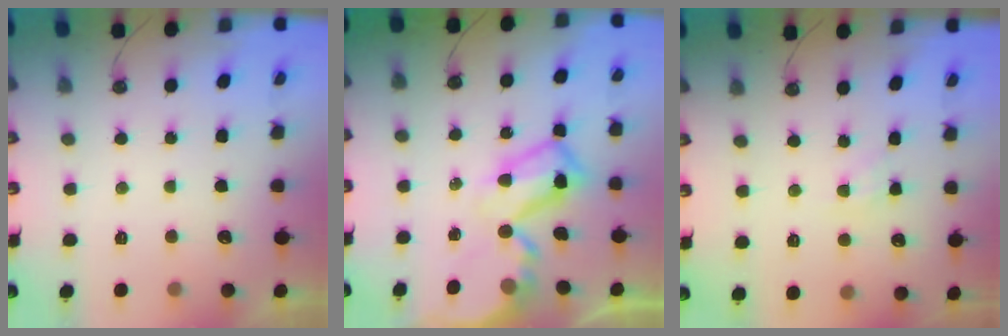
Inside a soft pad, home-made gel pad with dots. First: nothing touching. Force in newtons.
{"total": 10.6, "press": 10.5, "slide": 0.9}
{"total": 2.8, "press": 2.8, "slide": 0.5}